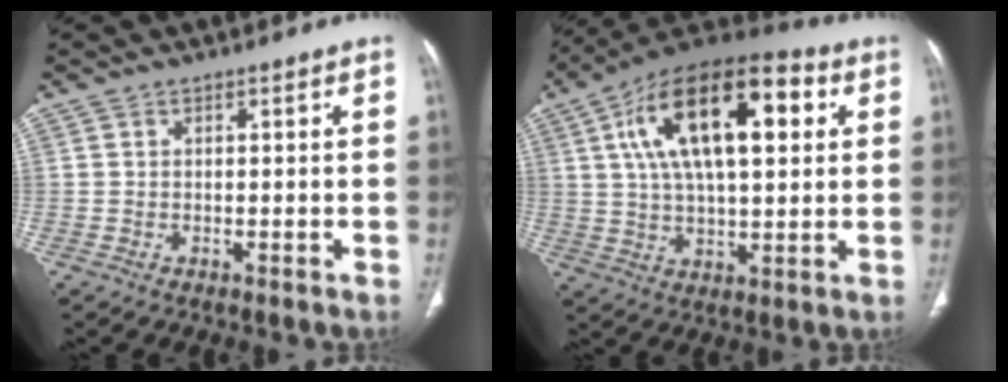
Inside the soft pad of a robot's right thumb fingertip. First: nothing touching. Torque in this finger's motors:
{"motor_torque": [0.24, 4.77, 1.94, 0.00, 0.56]}